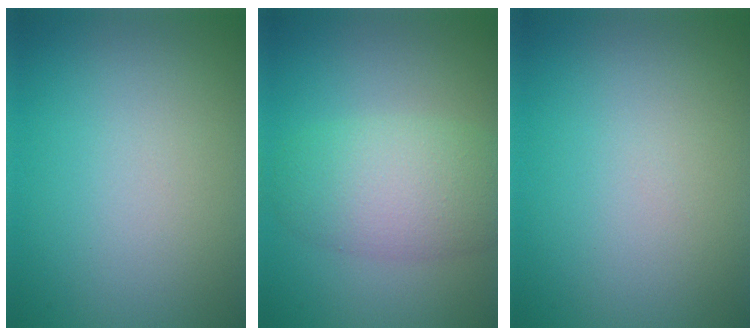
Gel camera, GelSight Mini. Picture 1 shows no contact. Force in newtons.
{"total": 5.1, "press": 5.0, "slide": 0.3}
{"total": 0.0}